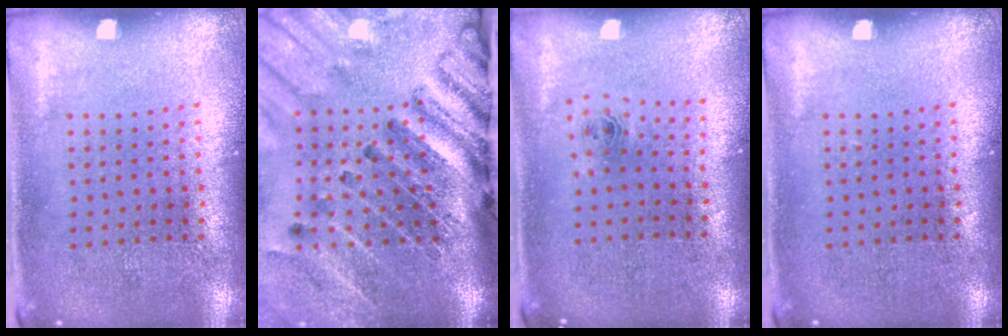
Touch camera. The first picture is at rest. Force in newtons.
{"total": 4.2, "press": 3.2, "slide": 2.8}
{"total": 0.8, "press": 0.3, "slide": 0.7}
{"total": 0.0}